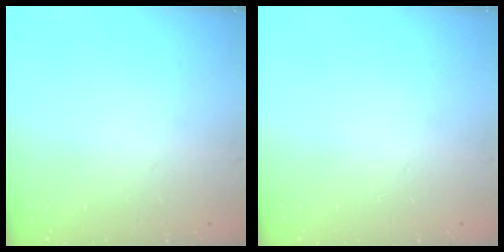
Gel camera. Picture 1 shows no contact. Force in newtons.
{"total": 0.0}